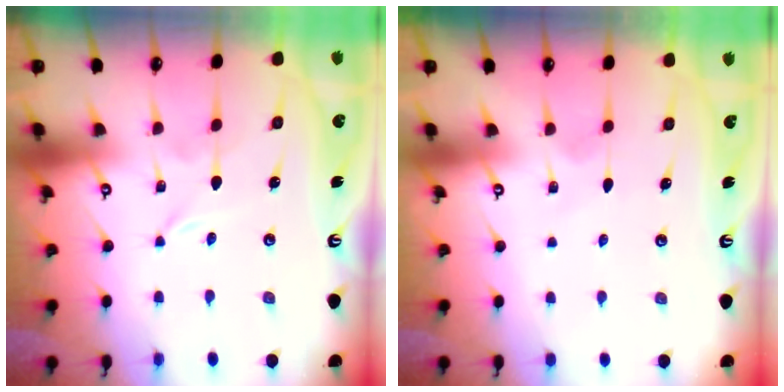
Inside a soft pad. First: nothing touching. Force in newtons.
{"total": 2.6, "press": 2.6, "slide": 0.3}